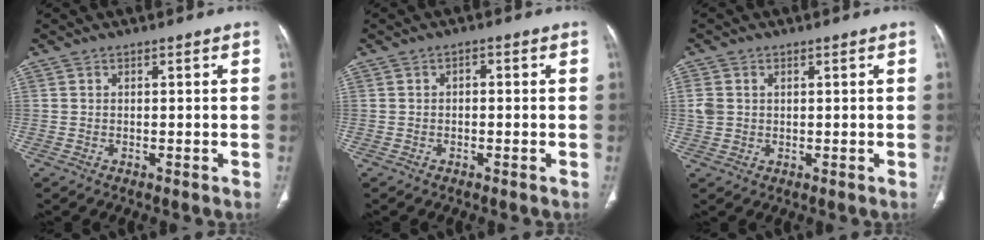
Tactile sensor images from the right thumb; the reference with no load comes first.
{"total": 1.2, "force": [-0.1, 0.8, 0.9], "torque": [-0.008, 0.006, -0.005]}
{"total": 3.2, "force": [0.5, 2.6, 1.7], "torque": [-0.038, 0.001, 0.013]}